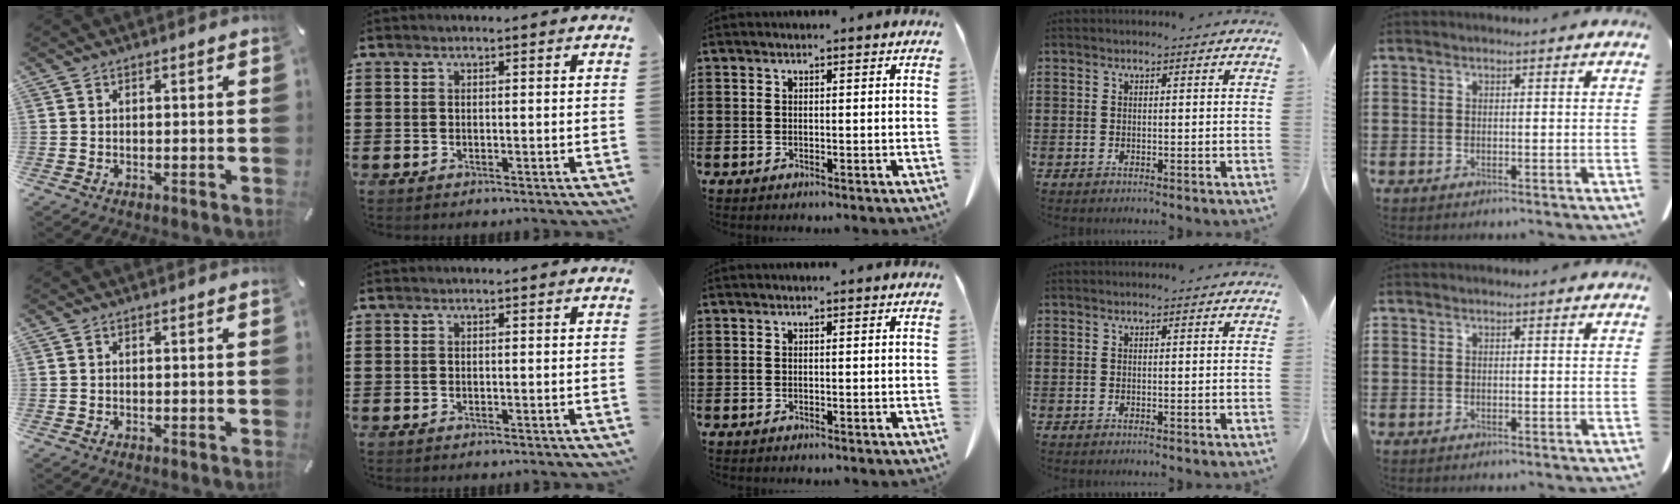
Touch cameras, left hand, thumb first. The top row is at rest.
{}